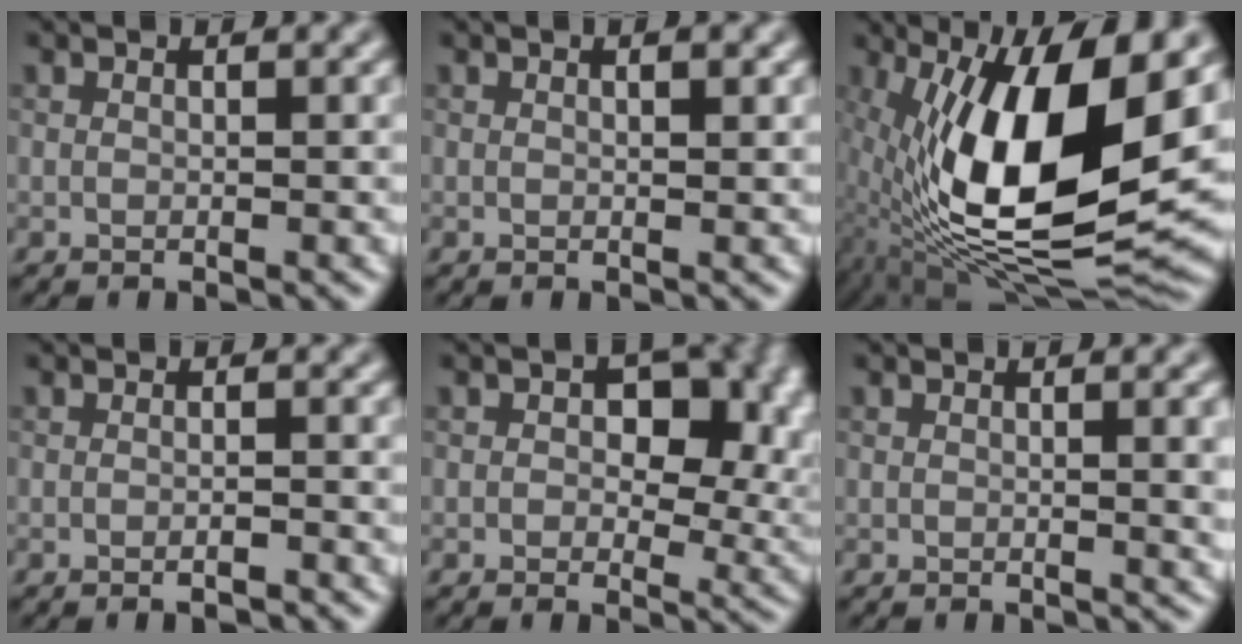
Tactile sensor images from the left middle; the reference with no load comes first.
{"total": 1.1, "force": [0.4, 0.4, 0.9], "torque": [-0.003, 0.005, 0.003]}
{"total": 14.3, "force": [0.9, 5.7, 13.1], "torque": [-0.234, -0.010, 0.020]}
{"total": 1.0, "force": [-0.9, -0.1, 0.5], "torque": [-0.009, 0.000, -0.012]}
{"total": 10.1, "force": [2.1, 6.4, 7.5], "torque": [-0.104, -0.004, 0.054]}
{"total": 3.0, "force": [0.7, 1.2, 2.7], "torque": [-0.020, 0.009, 0.012]}